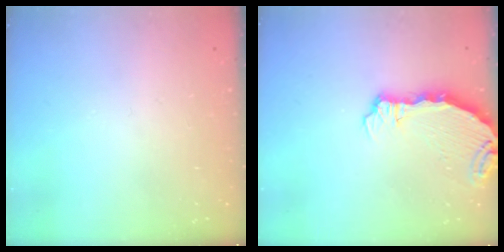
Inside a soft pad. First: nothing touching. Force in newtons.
{"total": 7.0, "press": 5.6, "slide": 4.2}